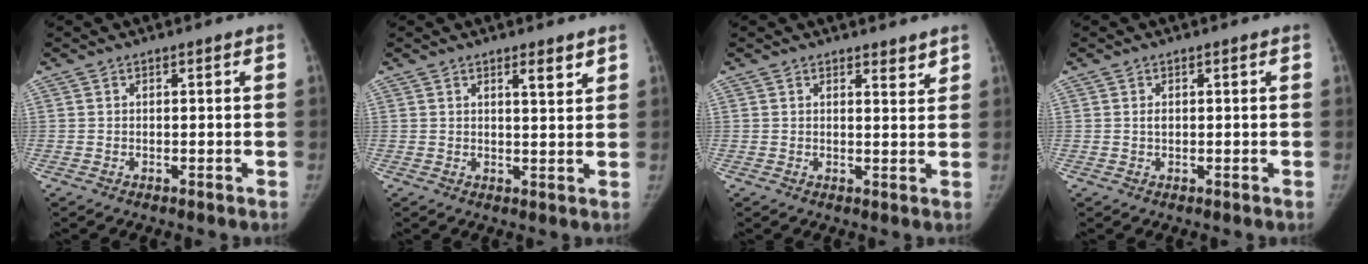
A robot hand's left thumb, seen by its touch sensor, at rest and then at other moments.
{"total": 3.2, "force": [2.2, 0.6, 2.3], "torque": [-0.030, -0.016, 0.033]}
{"total": 2.3, "force": [2.0, 0.7, 0.9], "torque": [-0.004, -0.016, 0.028]}
{"total": 0.9, "force": [0.2, 0.6, 0.7], "torque": [-0.008, 0.002, 0.004]}